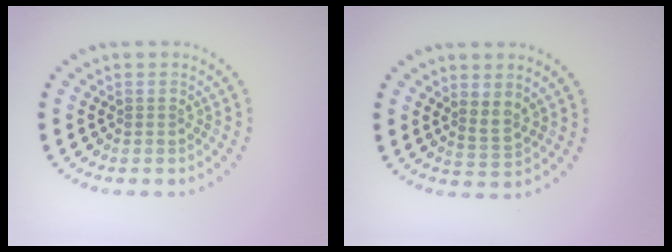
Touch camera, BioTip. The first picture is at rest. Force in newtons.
{"total": 1.7, "press": 1.4, "slide": 0.9}